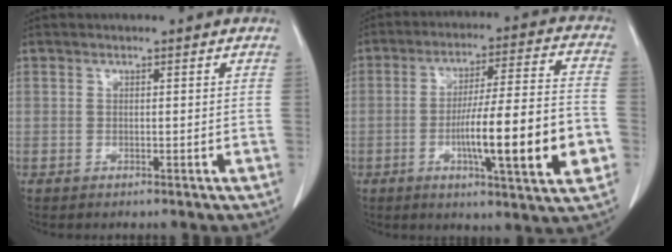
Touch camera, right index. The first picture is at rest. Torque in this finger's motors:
{"motor_torque": [1.96, -0.18, 0.74, 0.13]}